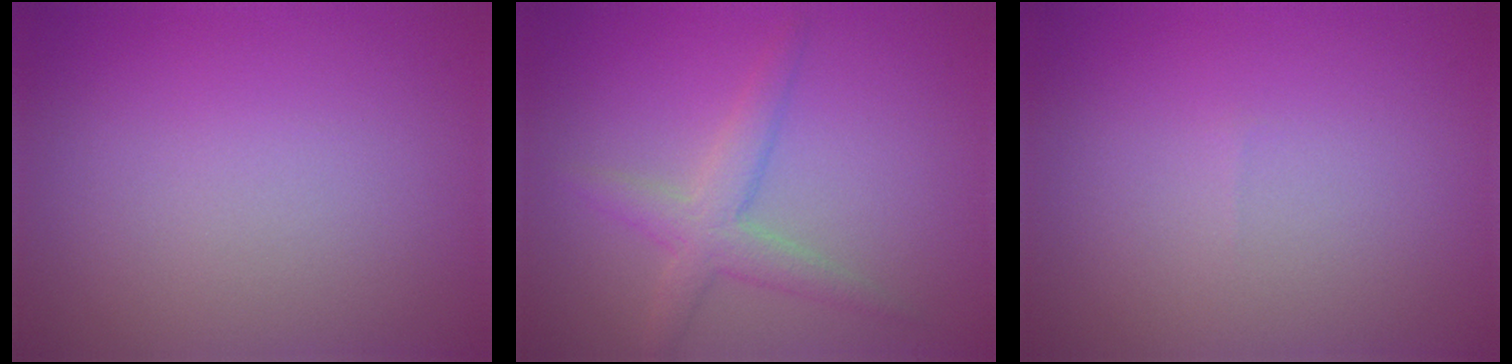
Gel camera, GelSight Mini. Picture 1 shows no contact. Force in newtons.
{"total": 3.0, "press": 3.0, "slide": 0.2}
{"total": 0.0}